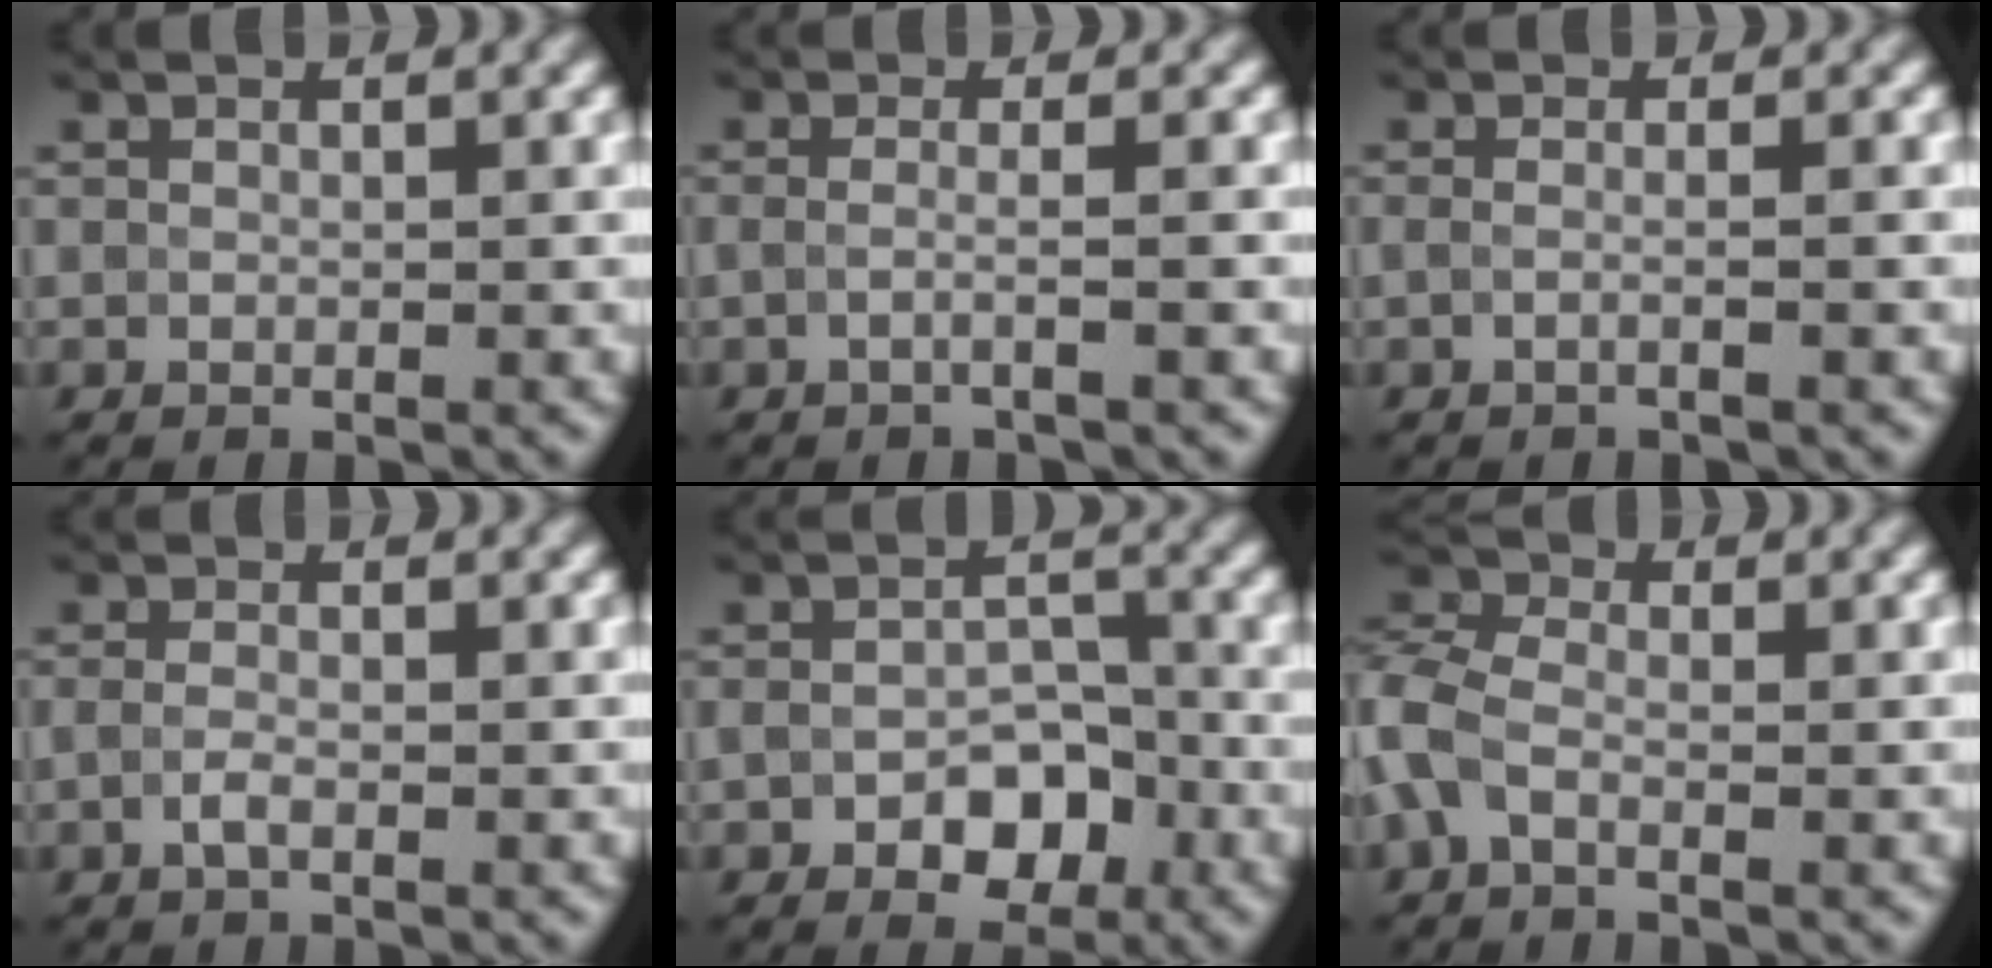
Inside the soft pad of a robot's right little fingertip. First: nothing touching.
{"total": 2.0, "force": [-0.3, 0.8, 1.8], "torque": [-0.020, -0.009, -0.021]}
{"total": 2.4, "force": [0.1, 1.3, 2.0], "torque": [-0.002, -0.002, -0.029]}
{"total": 1.2, "force": [-0.6, 0.4, 0.9], "torque": [-0.022, -0.002, -0.013]}
{"total": 4.3, "force": [-1.7, 2.8, 2.9], "torque": [-0.047, -0.003, -0.026]}
{"total": 3.3, "force": [-1.2, 1.9, 2.3], "torque": [-0.064, 0.008, -0.039]}